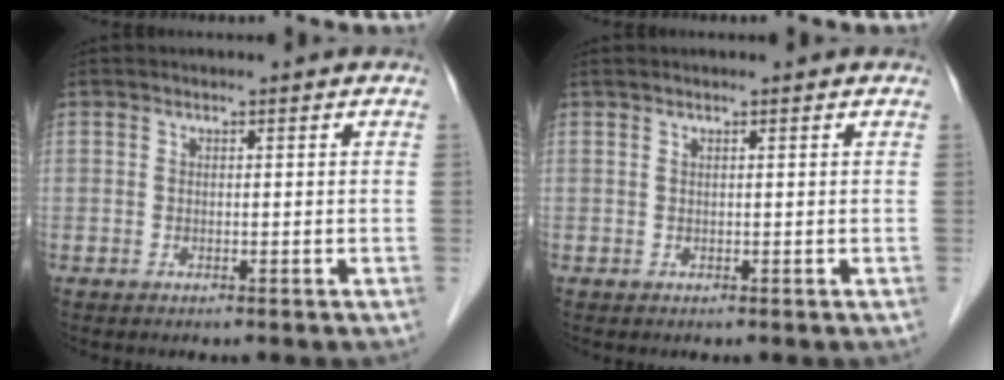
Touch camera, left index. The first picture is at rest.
{"total": 0.8, "force": [0.6, -0.1, 0.5], "torque": [-0.018, 0.016, 0.014]}